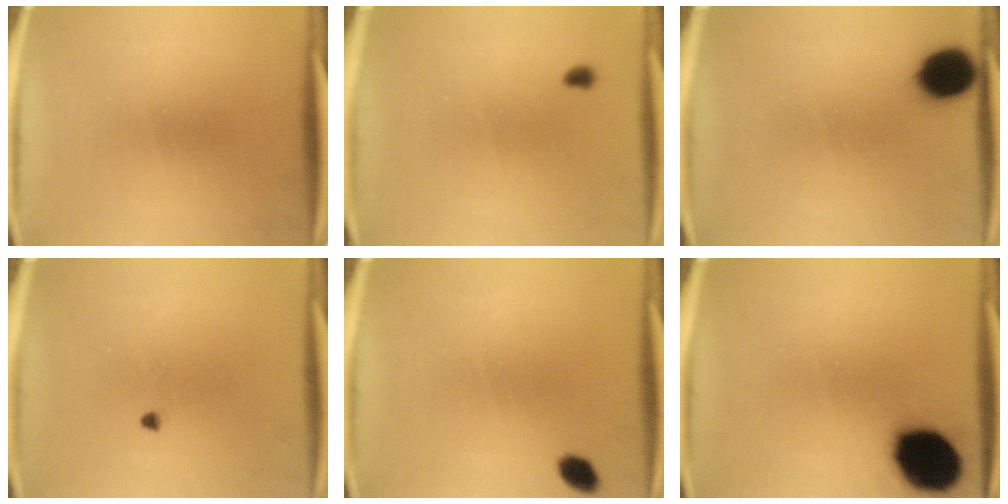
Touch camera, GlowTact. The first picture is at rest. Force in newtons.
{"total": 0.9}
{"total": 8.5}
{"total": 0.7}
{"total": 2.7}
{"total": 17.4}